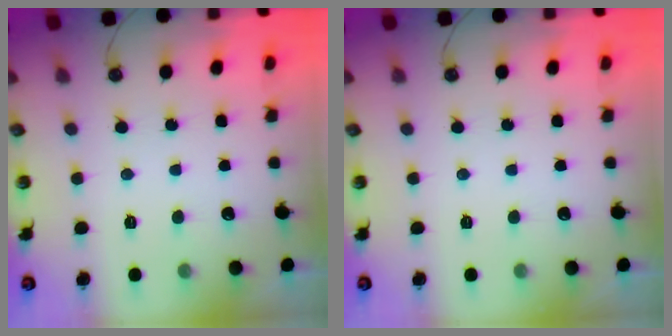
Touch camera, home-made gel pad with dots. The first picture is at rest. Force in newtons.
{"total": 0.0}